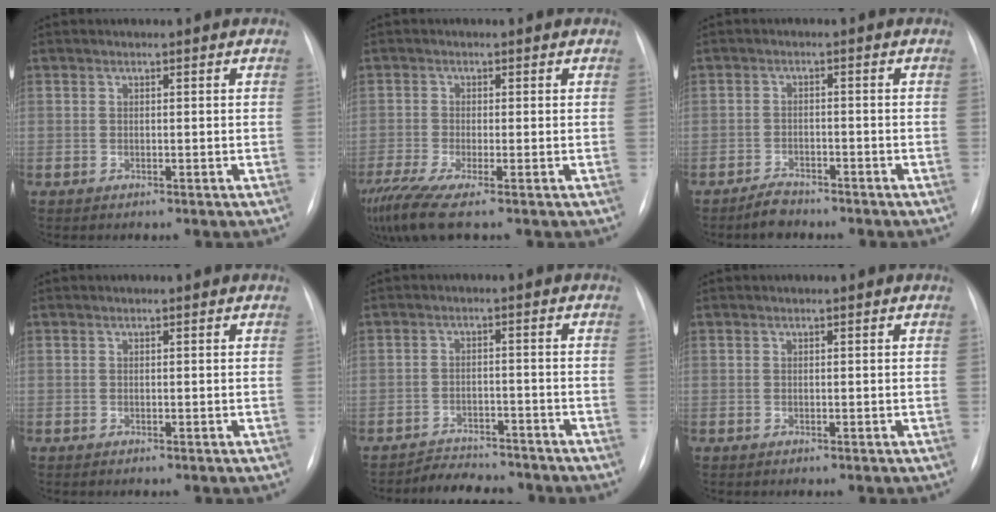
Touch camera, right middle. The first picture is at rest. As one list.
[{"total": 7.1, "force": [-4.7, 0.7, 5.3], "torque": [-0.100, -0.022, -0.087]}, {"total": 2.7, "force": [-2.5, 0.9, 0.7], "torque": [-0.019, -0.002, -0.041]}, {"total": 0.0}, {"total": 6.8, "force": [-6.4, 2.0, 1.2], "torque": [-0.016, 0.004, -0.094]}, {"total": 0.0}]